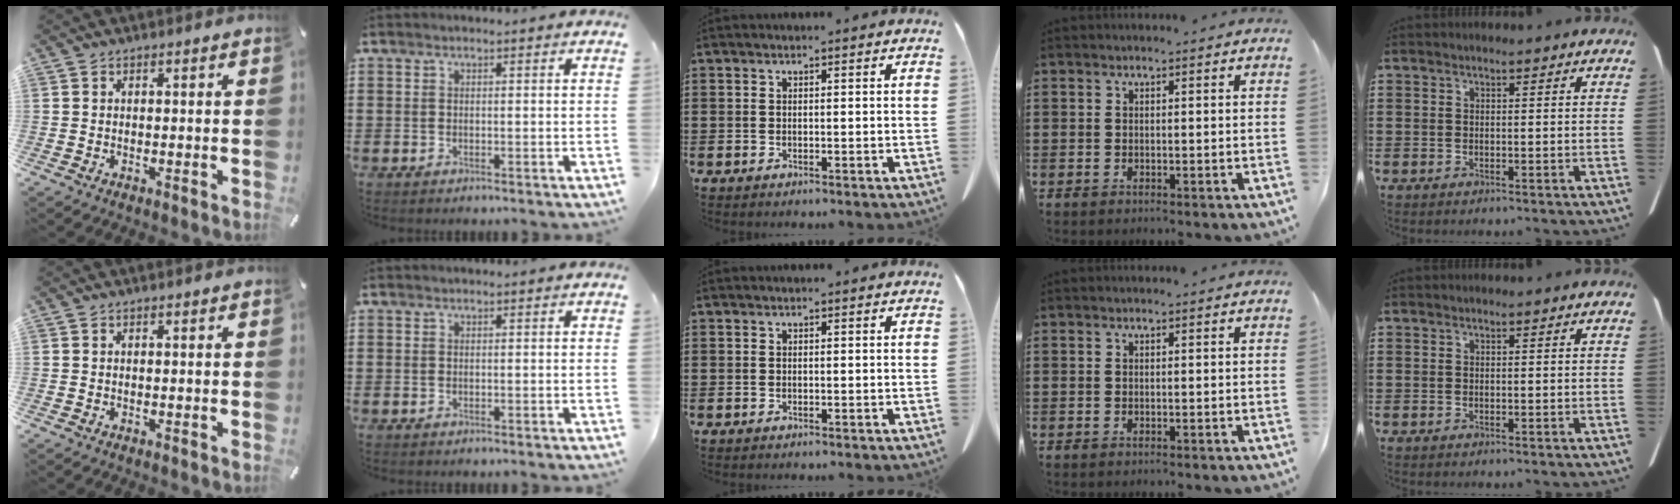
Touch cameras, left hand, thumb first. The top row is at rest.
{}